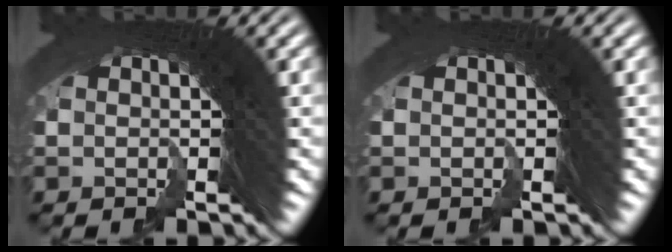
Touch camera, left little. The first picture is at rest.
{"total": 0.0}